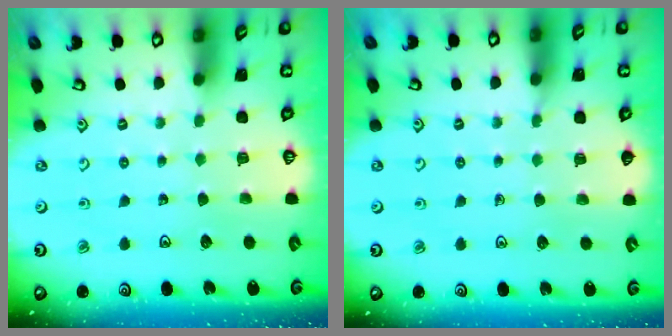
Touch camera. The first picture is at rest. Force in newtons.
{"total": 2.9, "press": 2.8, "slide": 0.5}